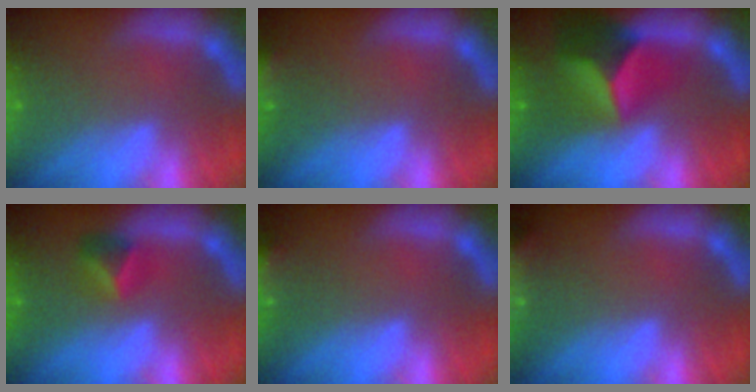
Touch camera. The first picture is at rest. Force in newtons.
{"total": 1.9}
{"total": 7.4}
{"total": 2.4}
{"total": 3.0}
{"total": 9.0}